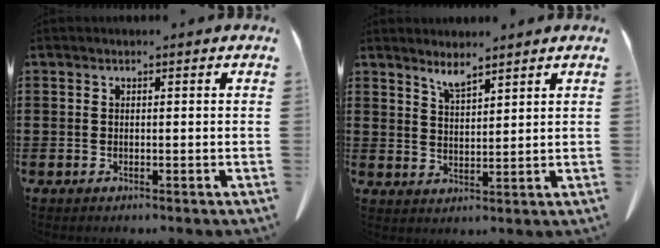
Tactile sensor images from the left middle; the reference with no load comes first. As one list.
[{"total": 3.2, "force": [3.0, -0.1, 1.2], "torque": [-0.030, -0.009, 0.055]}]